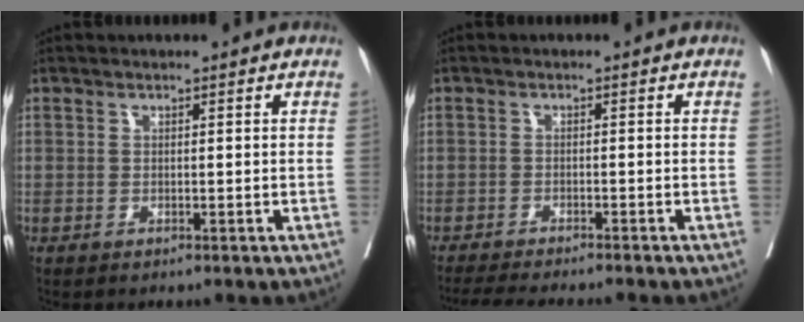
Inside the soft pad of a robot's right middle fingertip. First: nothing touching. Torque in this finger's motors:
{"motor_torque": [0.05, -0.12, 0.07, 0.01]}